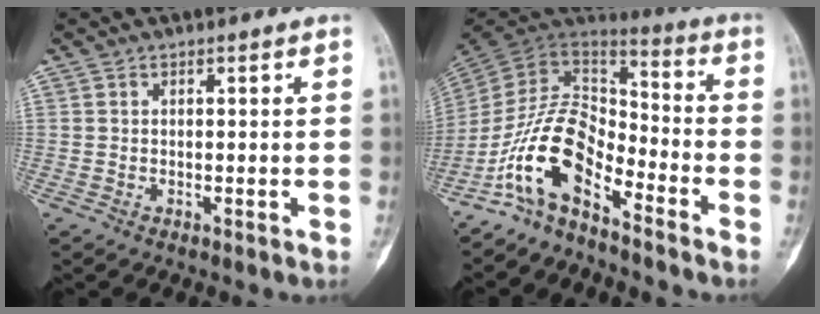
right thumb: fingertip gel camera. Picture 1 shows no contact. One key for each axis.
{"total": 13.9, "fx": -8.4, "fy": 6.5, "fz": 9.0, "tx": -0.154, "ty": 0.090, "tz": -0.170}